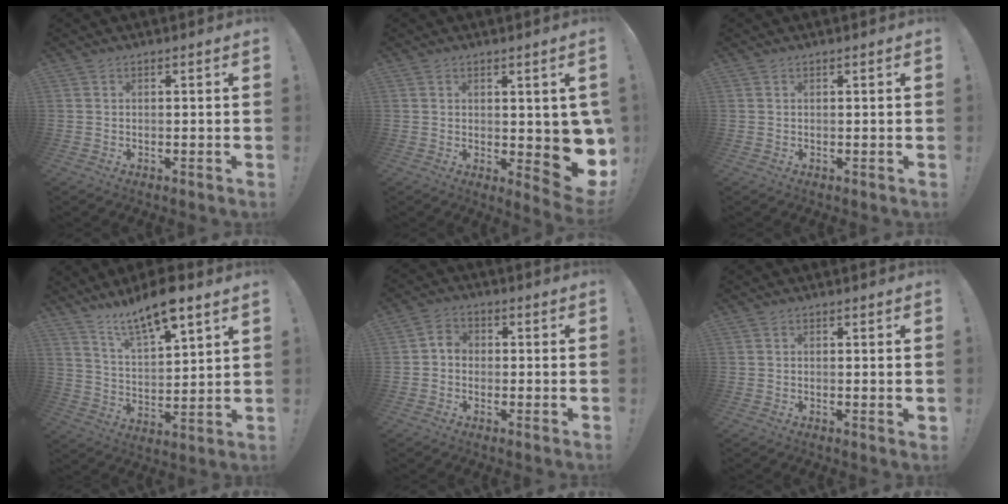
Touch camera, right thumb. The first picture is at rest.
{"total": 7.2, "force": [0.1, 3.8, 6.1], "torque": [-0.051, -0.020, 0.016]}
{"total": 0.0}
{"total": 12.3, "force": [9.9, 2.4, 6.9], "torque": [-0.130, -0.065, 0.170]}
{"total": 4.1, "force": [-1.0, 3.4, 2.0], "torque": [-0.037, 0.019, -0.015]}
{"total": 1.0, "force": [0.4, 0.0, 0.9], "torque": [-0.002, -0.007, 0.004]}